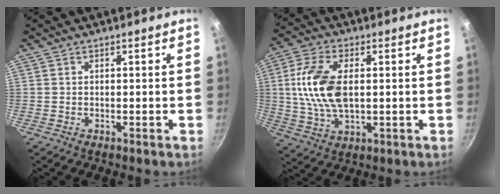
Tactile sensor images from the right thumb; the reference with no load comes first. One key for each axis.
{"total": 13.2, "fx": 1.4, "fy": 7.0, "fz": 11.2, "tx": -0.234, "ty": 0.001, "tz": 0.029}